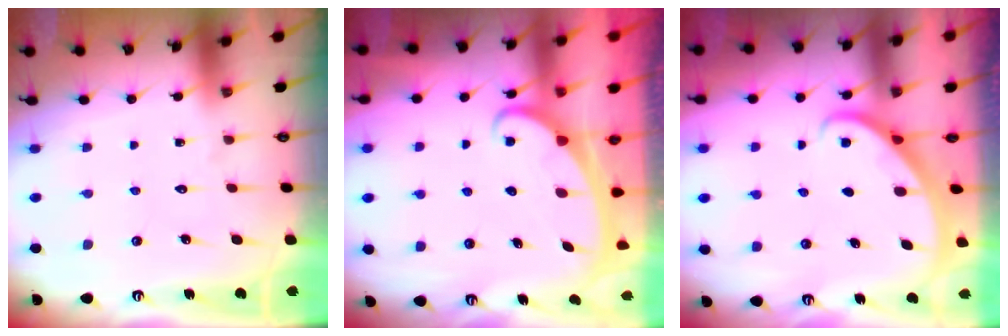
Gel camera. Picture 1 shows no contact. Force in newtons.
{"total": 2.3, "press": 2.3, "slide": 0.3}
{"total": 2.3, "press": 2.3, "slide": 0.2}